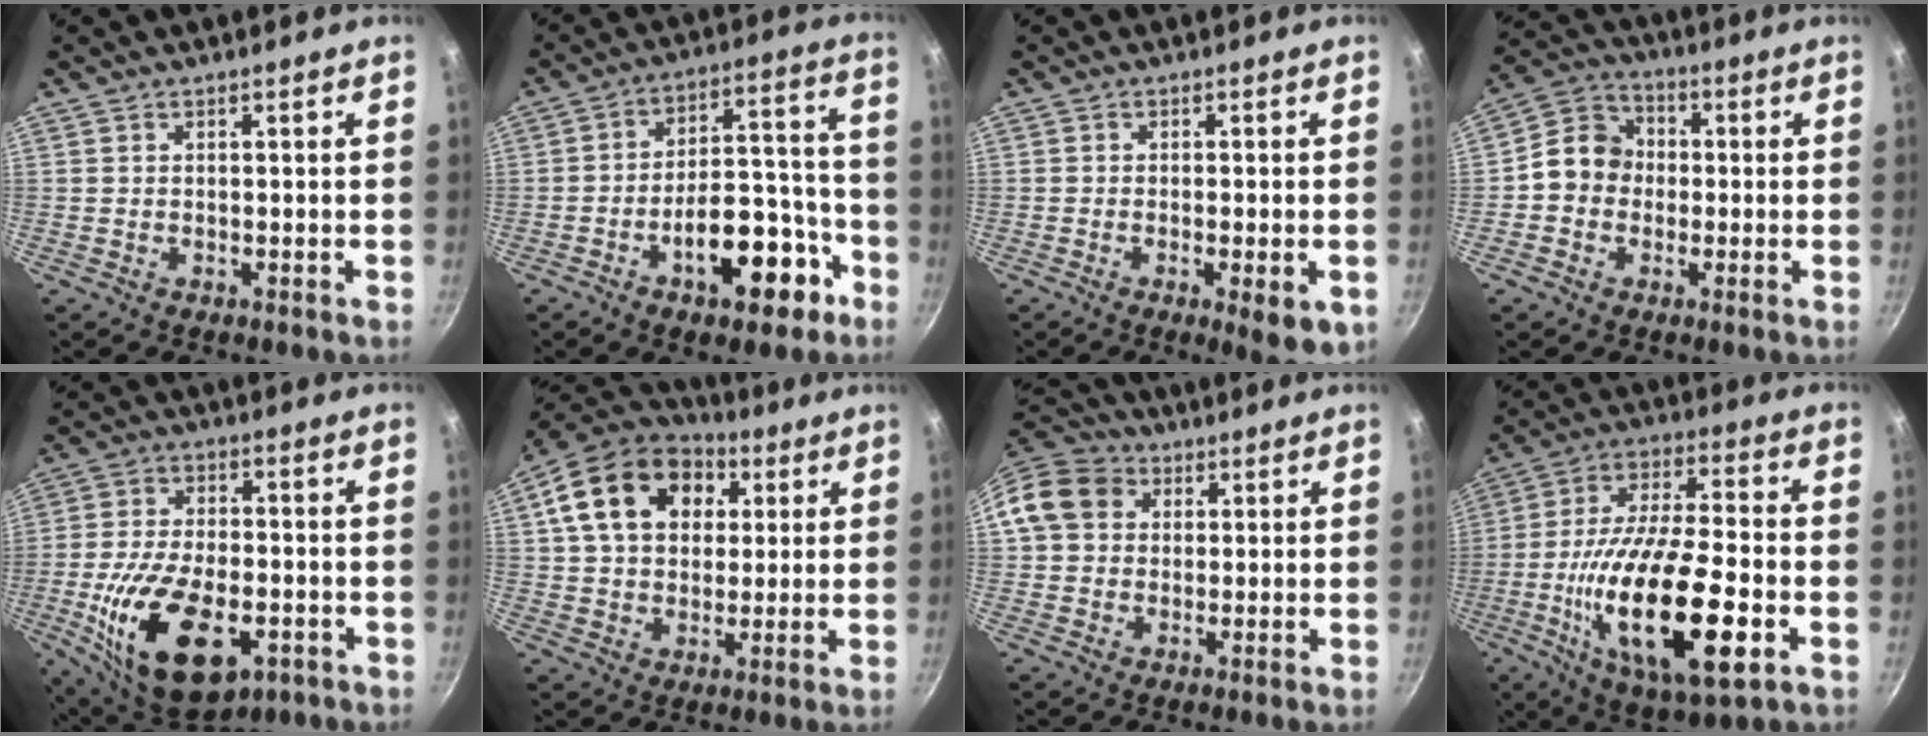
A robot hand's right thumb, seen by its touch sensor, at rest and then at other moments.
{"total": 15.6, "force": [-7.6, 7.6, 11.3], "torque": [-0.123, 0.076, -0.102]}
{"total": 6.5, "force": [-2.2, 1.6, 5.9], "torque": [-0.077, -0.003, -0.028]}
{"total": 8.6, "force": [-0.7, 7.6, 4.0], "torque": [-0.035, 0.024, -0.034]}
{"total": 20.3, "force": [-6.6, 10.7, 16.0], "torque": [-0.274, 0.010, -0.104]}
{"total": 19.9, "force": [5.9, 14.5, 12.3], "torque": [-0.201, 0.018, 0.090]}
{"total": 11.2, "force": [2.6, 9.5, 5.4], "torque": [-0.077, 0.023, 0.029]}
{"total": 24.6, "force": [-6.8, 8.6, 22.0], "torque": [-0.392, 0.014, -0.114]}